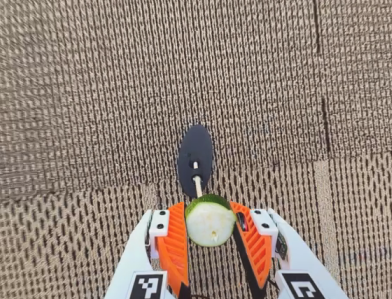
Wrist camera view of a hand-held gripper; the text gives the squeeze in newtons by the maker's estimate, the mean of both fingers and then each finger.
{"total": 9.0, "left": 8.5, "right": 9.6}